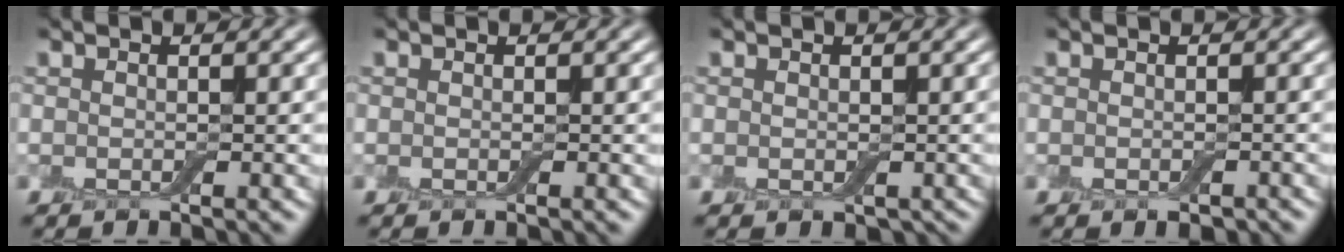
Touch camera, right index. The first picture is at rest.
{"total": 0.0}
{"total": 0.9, "force": [-0.1, 0.8, 0.5], "torque": [-0.010, -0.006, 0.001]}
{"total": 0.8, "force": [-0.4, 0.4, 0.5], "torque": [-0.008, -0.004, -0.004]}